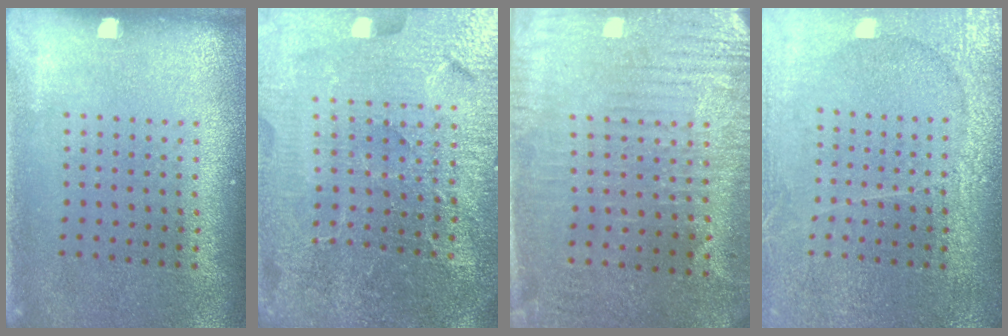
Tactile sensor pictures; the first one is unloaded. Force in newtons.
{"total": 5.9, "press": 5.2, "slide": 2.6}
{"total": 3.1, "press": 2.7, "slide": 1.5}
{"total": 3.8, "press": 3.4, "slide": 1.7}